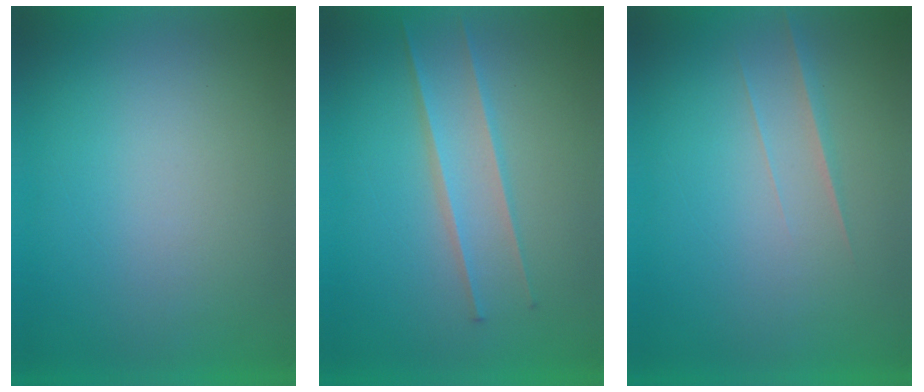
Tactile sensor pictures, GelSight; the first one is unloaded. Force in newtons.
{"total": 2.4}
{"total": 1.5}